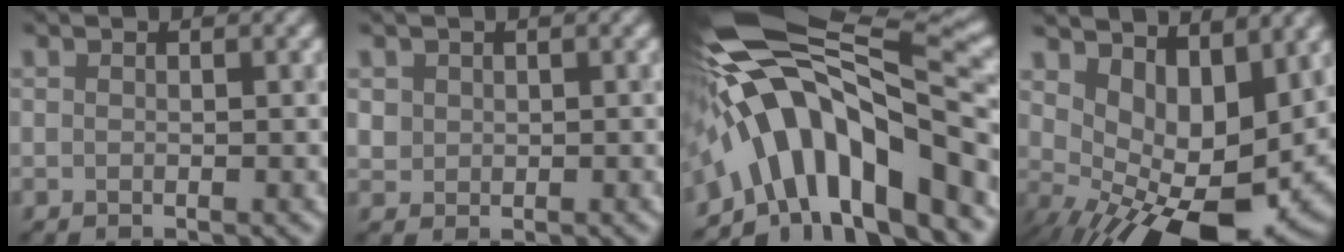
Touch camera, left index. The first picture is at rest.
{"total": 1.1, "force": [0.4, 1.0, 0.2], "torque": [-0.003, -0.004, 0.011]}
{"total": 13.5, "force": [-4.8, 4.9, 11.6], "torque": [-0.173, 0.023, -0.081]}
{"total": 12.7, "force": [0.9, 6.7, 10.7], "torque": [-0.140, -0.028, 0.039]}